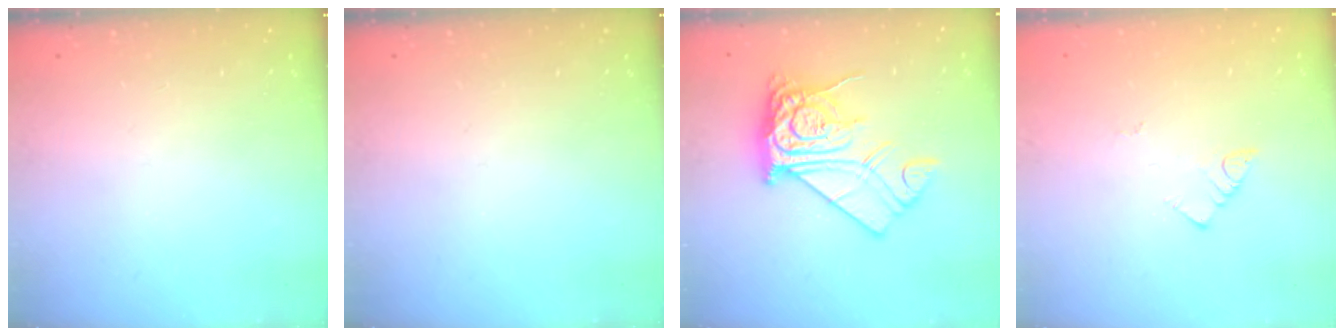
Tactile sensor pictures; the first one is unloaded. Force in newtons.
{"total": 0.0}
{"total": 15.7, "press": 15.6, "slide": 1.6}
{"total": 2.9, "press": 2.9, "slide": 0.3}